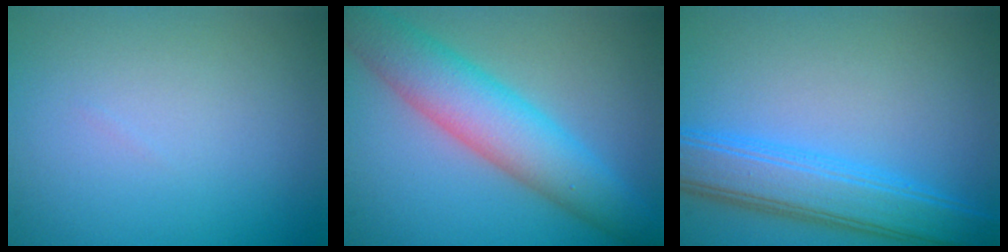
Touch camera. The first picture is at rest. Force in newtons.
{"total": 6.8, "press": 6.8, "slide": 0.3}
{"total": 6.1, "press": 6.1, "slide": 0.2}